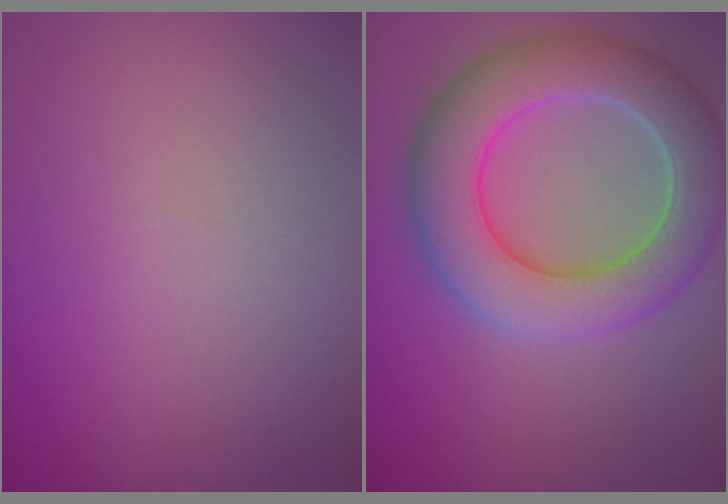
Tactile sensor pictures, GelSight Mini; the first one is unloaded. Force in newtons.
{"total": 8.5, "press": 8.4, "slide": 0.4}